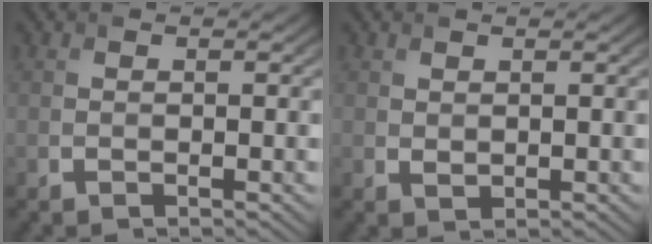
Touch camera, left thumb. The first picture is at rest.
{"total": 0.9, "force": [0.6, 0.5, 0.4], "torque": [-0.011, -0.004, 0.016]}